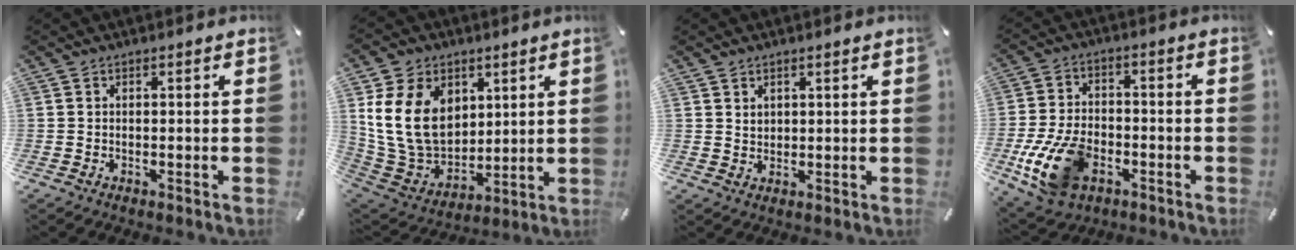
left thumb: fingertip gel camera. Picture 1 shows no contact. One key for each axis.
{"total": 17.6, "fx": 4.8, "fy": 13.6, "fz": 10.1, "tx": -0.223, "ty": -0.020, "tz": 0.091}
{"total": 1.5, "fx": 1.2, "fy": 0.7, "fz": 0.3, "tx": -0.006, "ty": -0.002, "tz": 0.024}
{"total": 14.4, "fx": -5.5, "fy": 9.1, "fz": 9.8, "tx": -0.198, "ty": 0.017, "tz": -0.094}